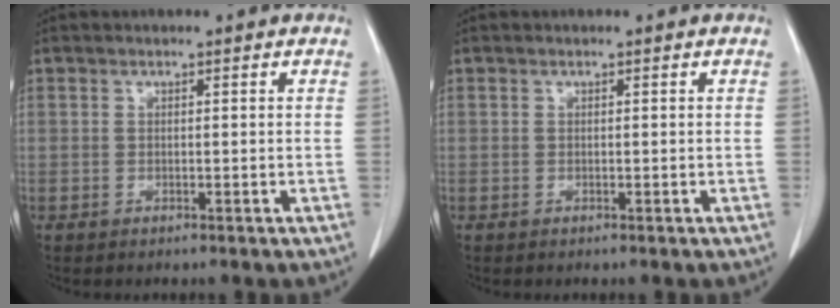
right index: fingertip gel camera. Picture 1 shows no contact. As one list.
[{"total": 0.0}]